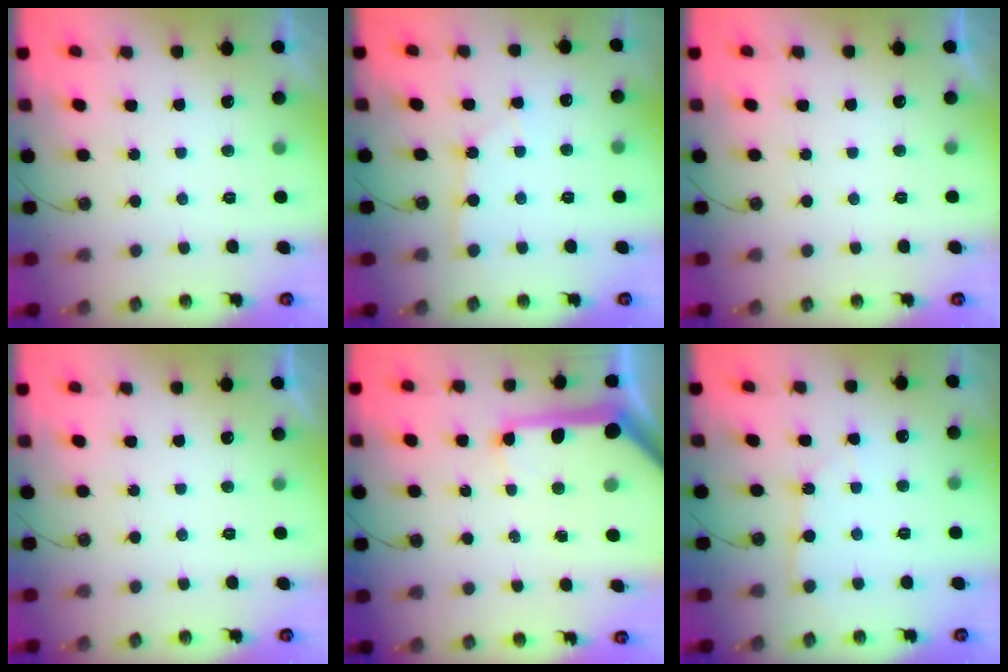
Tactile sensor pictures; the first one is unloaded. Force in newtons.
{"total": 1.9, "press": 1.9, "slide": 0.2}
{"total": 0.0}
{"total": 0.0}
{"total": 17.1, "press": 16.9, "slide": 2.4}
{"total": 3.6, "press": 3.5, "slide": 0.5}